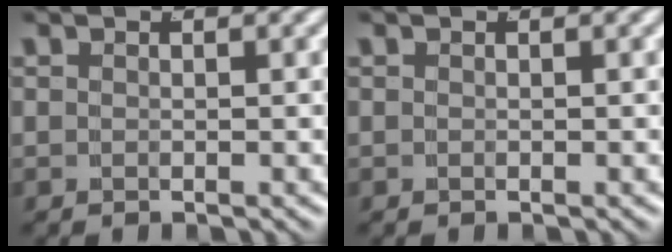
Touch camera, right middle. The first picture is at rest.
{"total": 0.0}